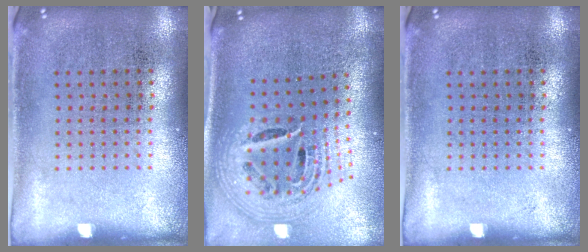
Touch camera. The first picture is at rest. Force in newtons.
{"total": 2.6, "press": 1.9, "slide": 1.8}
{"total": 0.0}